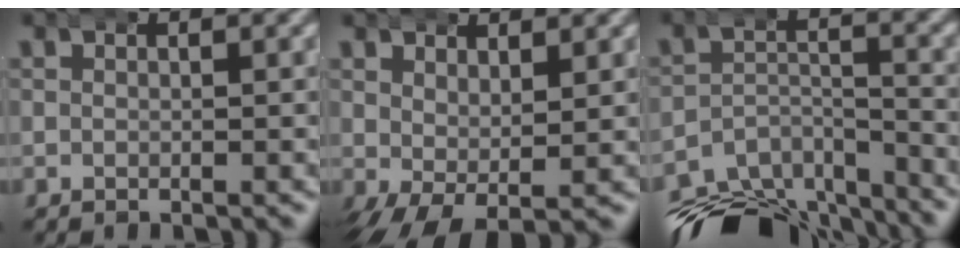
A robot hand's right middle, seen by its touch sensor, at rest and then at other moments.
{"total": 4.4, "force": [-1.1, 2.2, 3.6], "torque": [-0.072, -0.036, 0.007]}
{"total": 9.7, "force": [-8.2, 3.9, 3.4], "torque": [-0.041, -0.027, -0.131]}